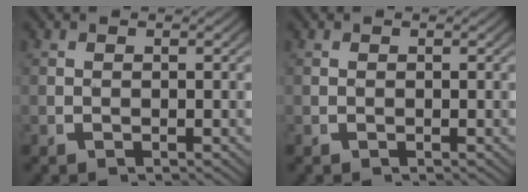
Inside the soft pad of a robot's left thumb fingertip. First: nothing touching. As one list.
[{"total": 0.0}]